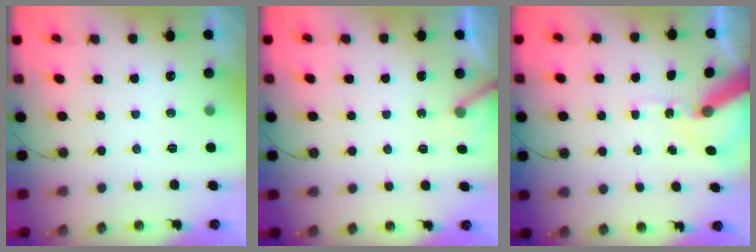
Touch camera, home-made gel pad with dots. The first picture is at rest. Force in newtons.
{"total": 5.0, "press": 4.9, "slide": 0.4}
{"total": 11.6, "press": 11.4, "slide": 1.7}